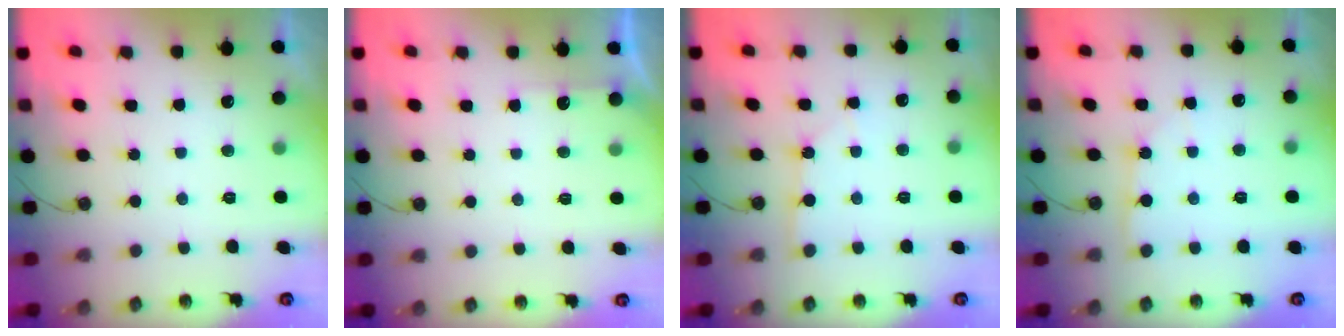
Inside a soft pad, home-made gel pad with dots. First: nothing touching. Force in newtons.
{"total": 2.5, "press": 2.5, "slide": 0.4}
{"total": 1.5, "press": 1.5, "slide": 0.2}
{"total": 3.4, "press": 3.4, "slide": 0.4}